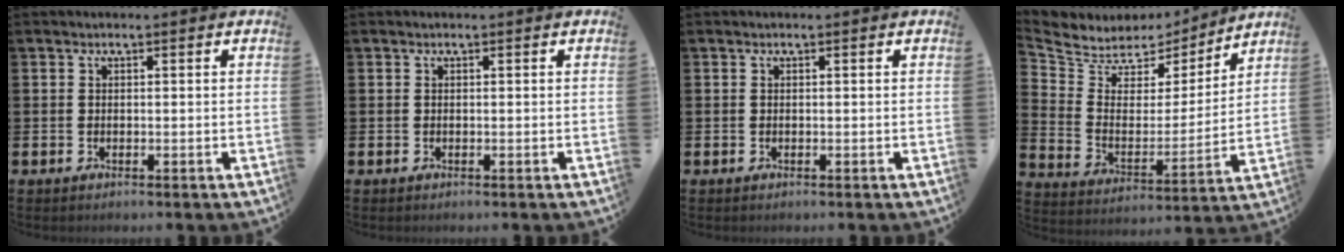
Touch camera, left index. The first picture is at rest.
{"total": 0.0}
{"total": 0.0}
{"total": 6.1, "force": [5.4, 2.7, -0.4], "torque": [-0.038, -0.047, 0.093]}